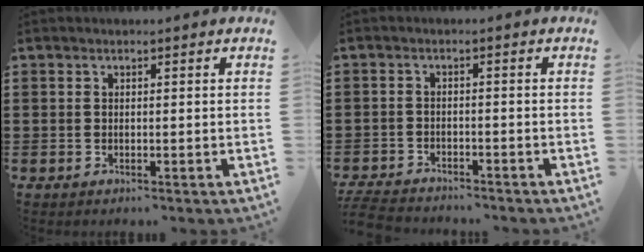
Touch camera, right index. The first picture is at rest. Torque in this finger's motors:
{"motor_torque": [1.00, 1.14, 0.21, 0.03]}